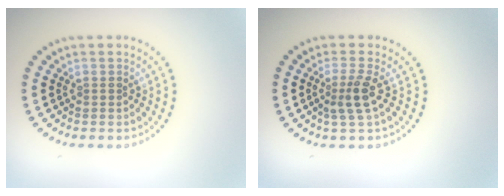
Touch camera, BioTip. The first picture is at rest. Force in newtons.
{"total": 2.4, "press": 1.7, "slide": 1.6}